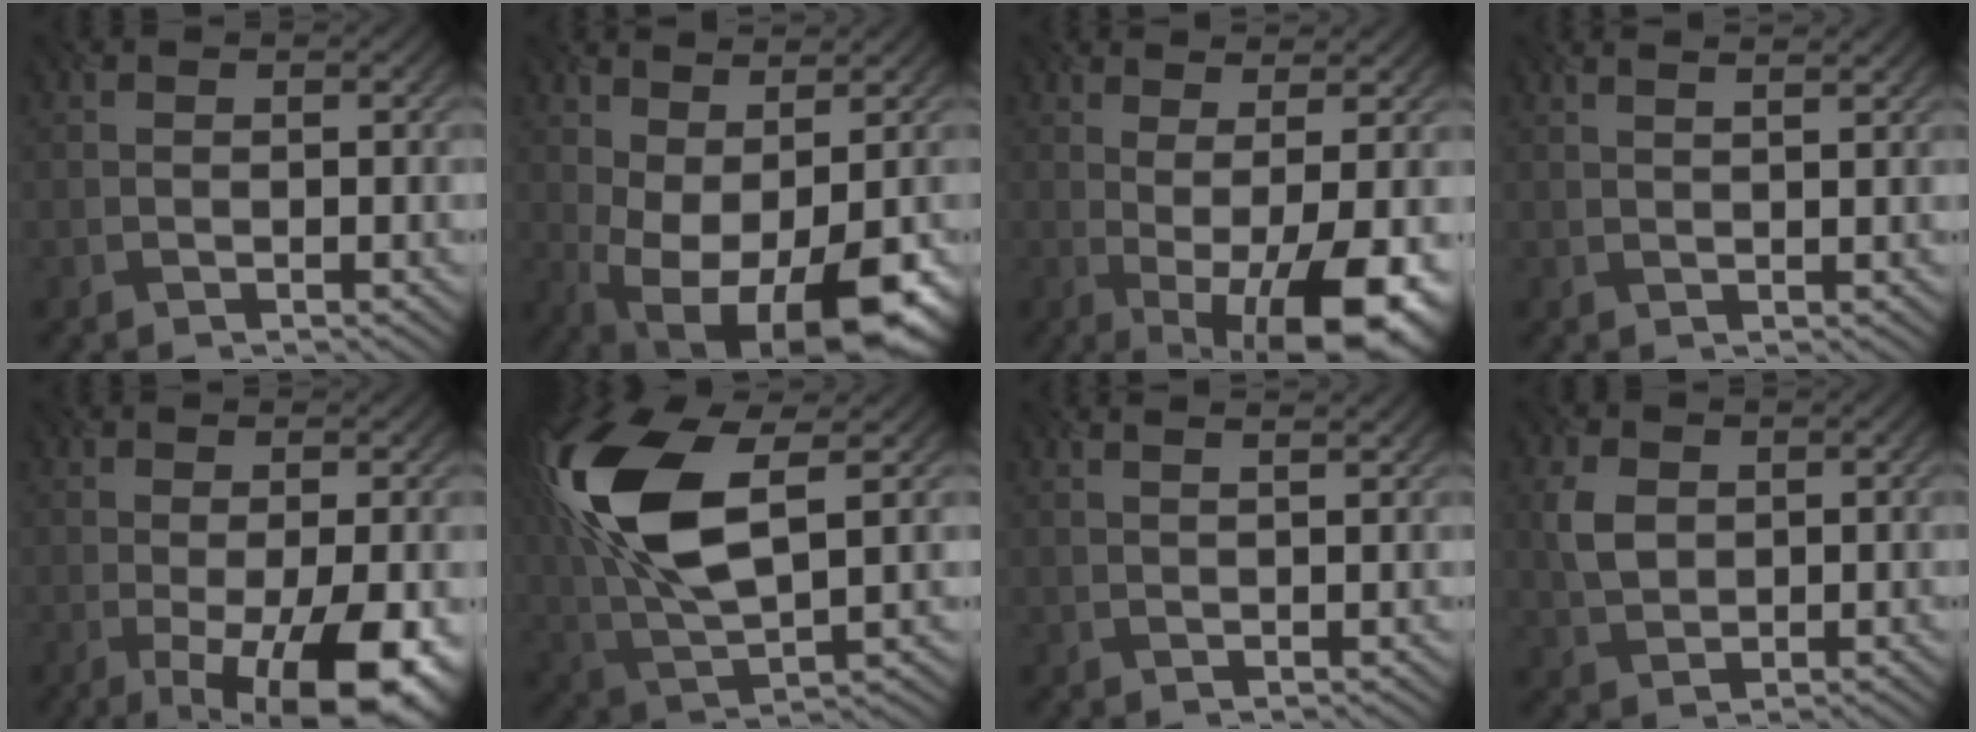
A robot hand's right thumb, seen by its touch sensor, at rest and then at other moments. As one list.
[{"total": 12.5, "force": [-3.1, 5.9, 10.5], "torque": [-0.175, -0.012, -0.011]}, {"total": 11.0, "force": [-2.1, 3.2, 10.3], "torque": [-0.128, 0.021, -0.014]}, {"total": 2.0, "force": [1.9, 0.3, 0.8], "torque": [-0.004, 0.020, 0.009]}, {"total": 12.6, "force": [-4.4, 4.5, 10.9], "torque": [-0.141, -0.016, -0.038]}, {"total": 13.3, "force": [3.6, 6.0, 11.3], "torque": [-0.288, 0.017, 0.077]}, {"total": 1.7, "force": [1.6, 0.3, 0.6], "torque": [-0.001, 0.017, 0.006]}, {"total": 2.5, "force": [0.7, 2.1, 1.1], "torque": [-0.044, 0.007, 0.021]}]